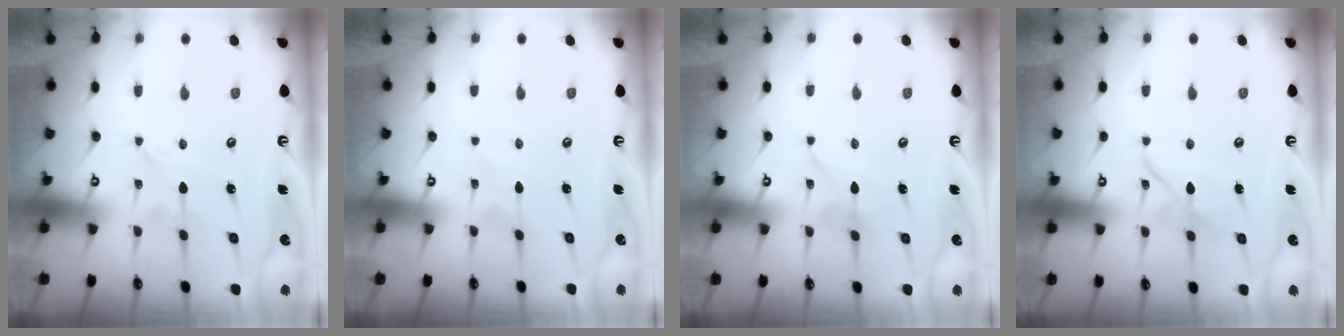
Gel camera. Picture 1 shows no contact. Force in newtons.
{"total": 0.6, "press": 0.6, "slide": 0.1}
{"total": 1.9, "press": 1.9, "slide": 0.2}
{"total": 5.7, "press": 5.7, "slide": 0.4}